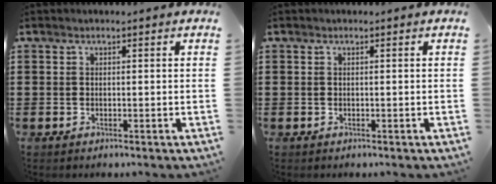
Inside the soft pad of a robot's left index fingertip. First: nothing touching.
{"total": 0.0}